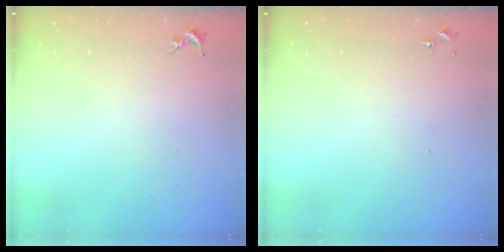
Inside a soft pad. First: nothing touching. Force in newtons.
{"total": 0.0}